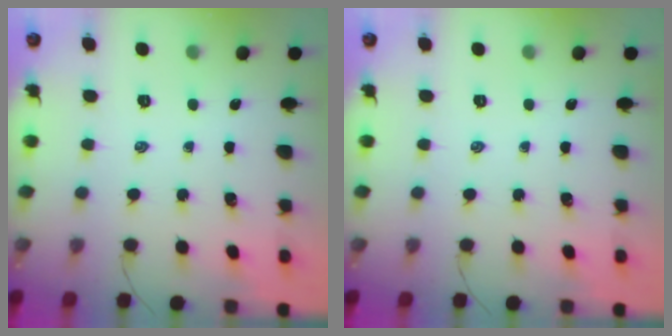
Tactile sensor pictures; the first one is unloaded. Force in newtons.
{"total": 0.0}